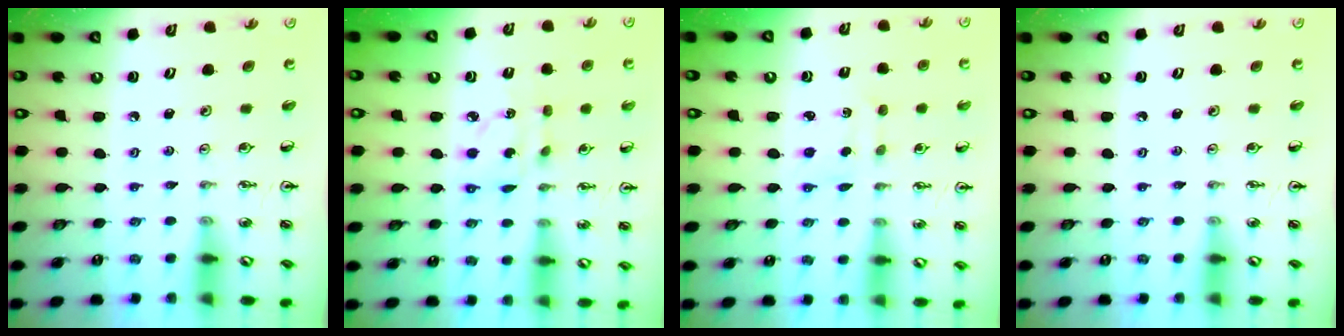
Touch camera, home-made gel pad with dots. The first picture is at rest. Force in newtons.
{"total": 6.1, "press": 6.1, "slide": 0.2}
{"total": 1.6, "press": 1.5, "slide": 0.6}
{"total": 0.0}